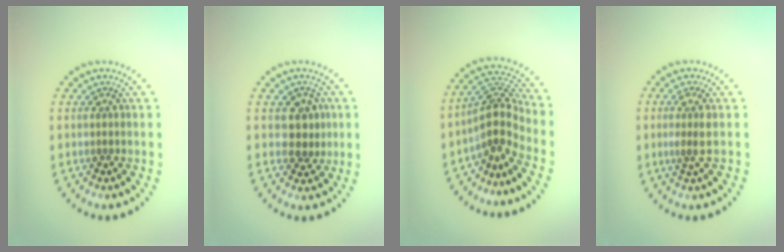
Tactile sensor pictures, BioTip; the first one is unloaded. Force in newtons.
{"total": 2.7, "press": 2.5, "slide": 0.9}
{"total": 3.5, "press": 2.8, "slide": 2.1}
{"total": 1.9, "press": 1.4, "slide": 1.2}